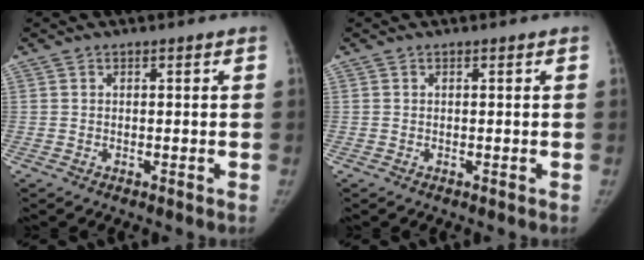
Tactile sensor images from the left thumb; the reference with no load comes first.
{"total": 0.0}